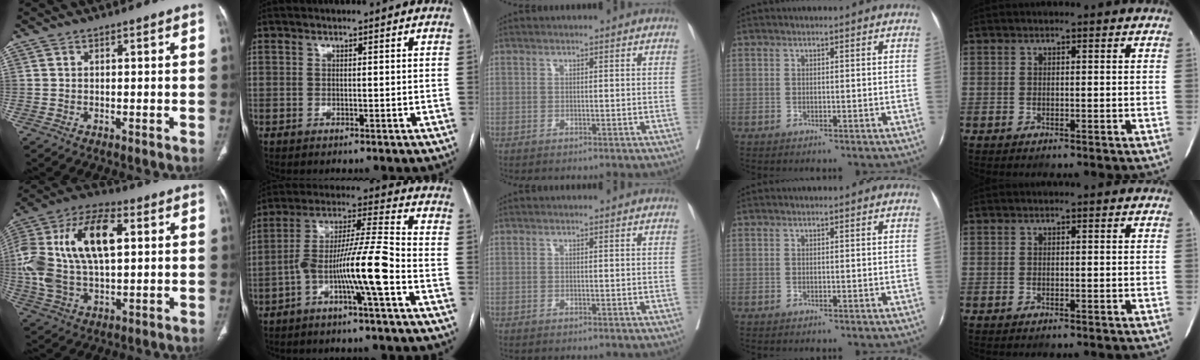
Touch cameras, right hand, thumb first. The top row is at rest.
{"thumb": {"total": 21.1, "force": [3.6, 11.0, 17.7], "torque": [-0.362, 0.020, 0.059]}, "index": {"total": 11.2, "force": [-4.5, -0.2, 10.3], "torque": [-0.193, 0.018, -0.081]}}